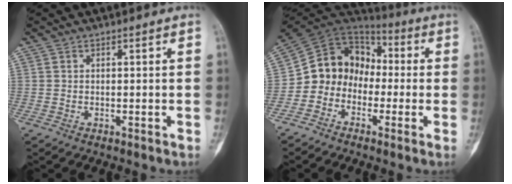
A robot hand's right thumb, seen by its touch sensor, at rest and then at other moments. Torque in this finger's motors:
{"motor_torque": [0.12, 0.15, 0.29, -0.22, 0.05]}